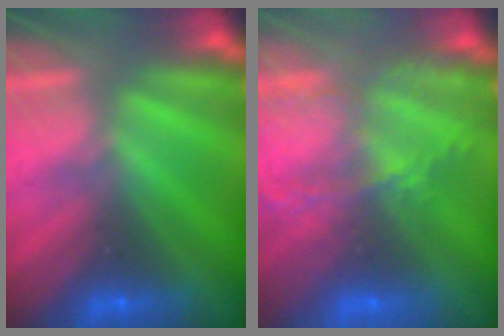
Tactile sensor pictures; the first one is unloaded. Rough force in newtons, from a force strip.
{"total": 5.6}